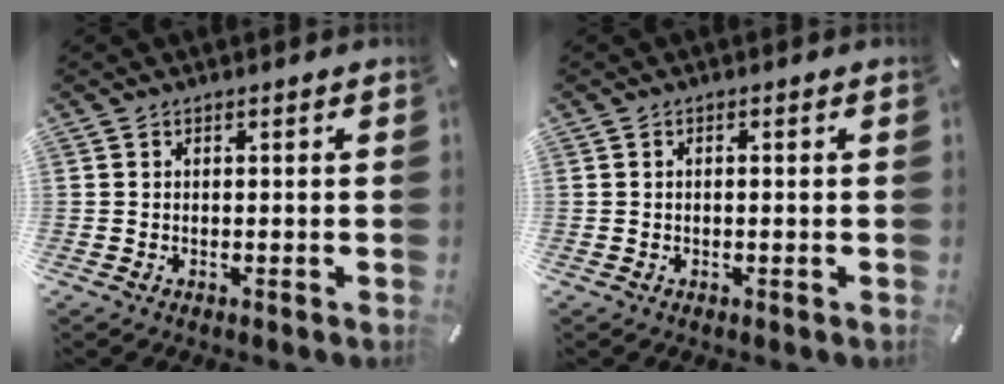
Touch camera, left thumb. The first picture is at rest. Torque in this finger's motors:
{"motor_torque": [0.21, -0.61, 0.01, 0.07, -0.03]}